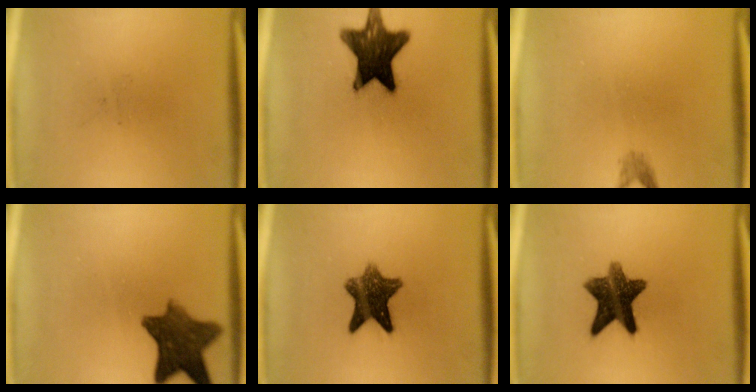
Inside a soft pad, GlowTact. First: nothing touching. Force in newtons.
{"total": 14.5}
{"total": 1.2}
{"total": 9.9}
{"total": 9.3}
{"total": 11.1}